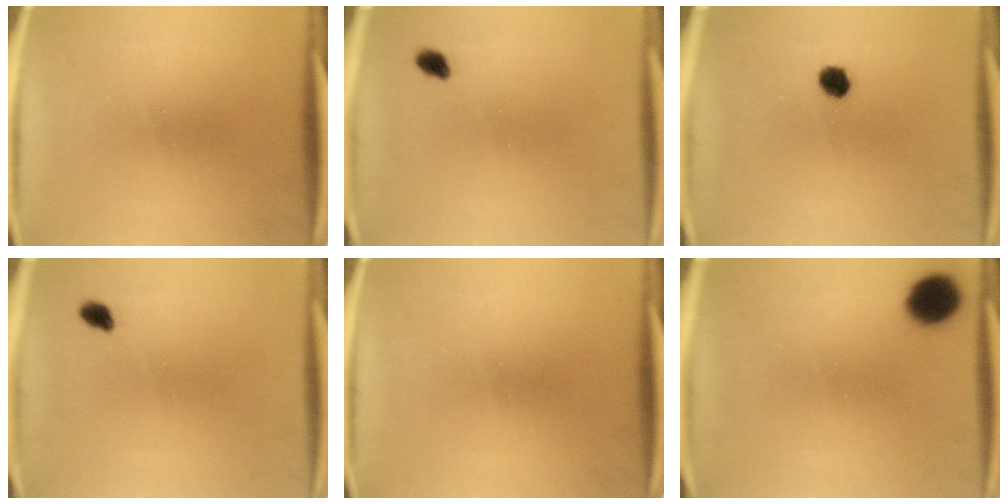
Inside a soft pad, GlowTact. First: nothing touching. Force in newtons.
{"total": 1.9}
{"total": 3.3}
{"total": 1.9}
{"total": 0.0}
{"total": 9.3}